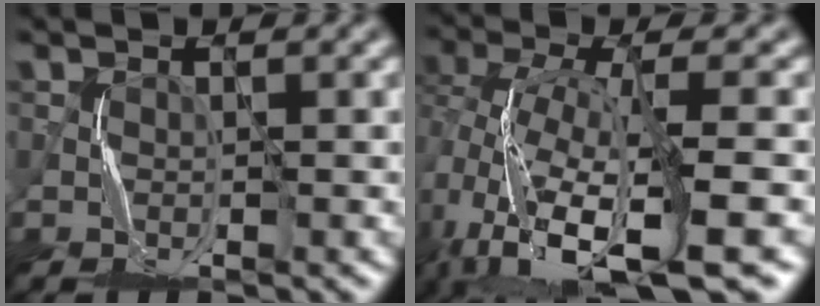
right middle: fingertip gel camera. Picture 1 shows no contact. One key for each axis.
{"total": 13.1, "fx": -6.5, "fy": 3.5, "fz": 10.8, "tx": -0.223, "ty": -0.011, "tz": -0.101}